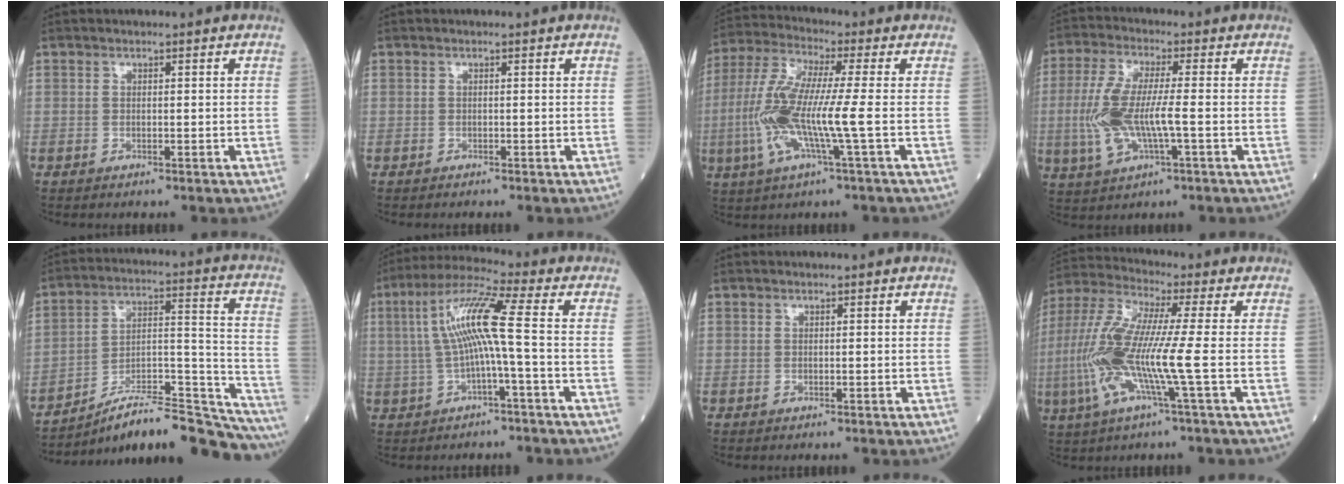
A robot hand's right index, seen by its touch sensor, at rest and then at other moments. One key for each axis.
{"total": 0.0}
{"total": 12.6, "fx": -2.2, "fy": 0.3, "fz": 12.5, "tx": -0.270, "ty": -0.002, "tz": -0.051}
{"total": 10.1, "fx": -1.4, "fy": 2.3, "fz": 9.7, "tx": -0.220, "ty": 0.003, "tz": -0.024}
{"total": 21.6, "fx": -19.9, "fy": 1.2, "fz": 8.2, "tx": -0.081, "ty": 0.039, "tz": -0.303}
{"total": 9.5, "fx": 0.0, "fy": -0.2, "fz": 9.5, "tx": -0.187, "ty": 0.030, "tz": 0.000}
{"total": 0.0}
{"total": 13.8, "fx": -2.6, "fy": 0.1, "fz": 13.5, "tx": -0.301, "ty": -0.005, "tz": -0.063}